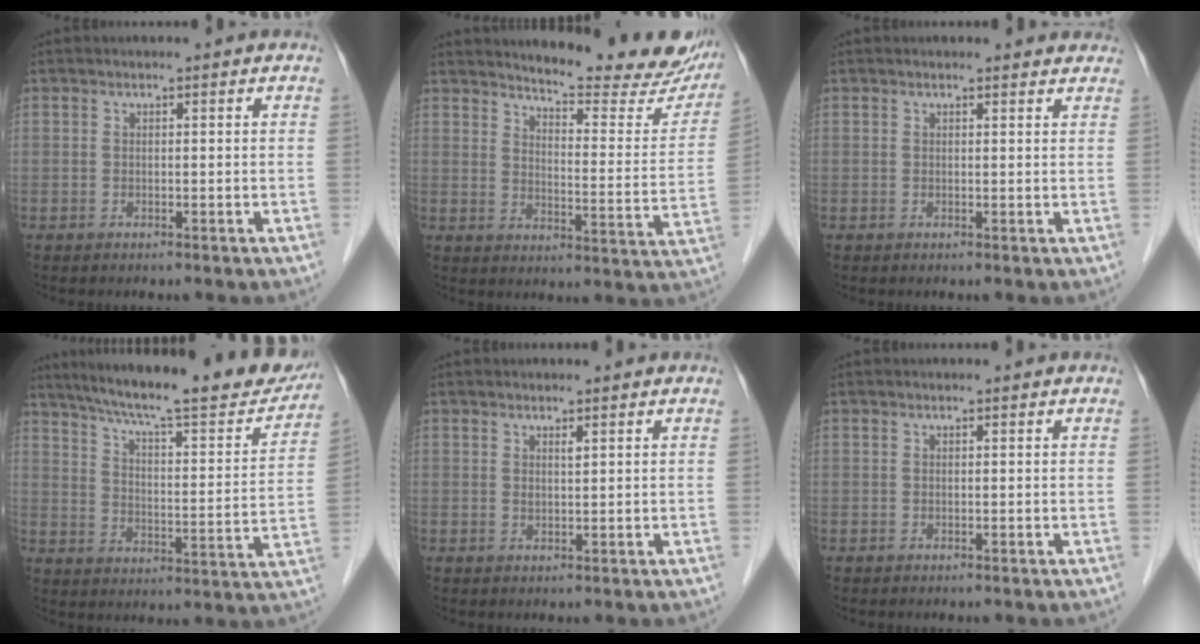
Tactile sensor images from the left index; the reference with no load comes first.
{"total": 18.7, "force": [17.3, 2.5, 6.6], "torque": [-0.080, -0.075, 0.204]}
{"total": 3.1, "force": [3.0, 0.8, 0.3], "torque": [-0.005, 0.000, 0.020]}
{"total": 24.1, "force": [20.9, 2.8, 11.6], "torque": [-0.185, -0.027, 0.283]}
{"total": 0.9, "force": [0.6, 0.2, 0.7], "torque": [-0.015, -0.005, 0.011]}
{"total": 0.0}